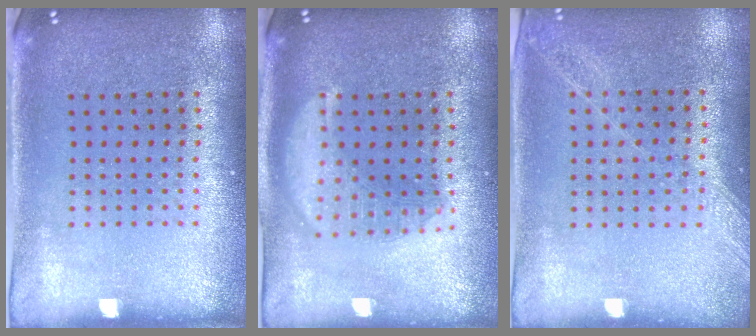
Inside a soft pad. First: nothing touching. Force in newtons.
{"total": 3.0, "press": 3.0, "slide": 0.4}
{"total": 1.2, "press": 1.2, "slide": 0.2}